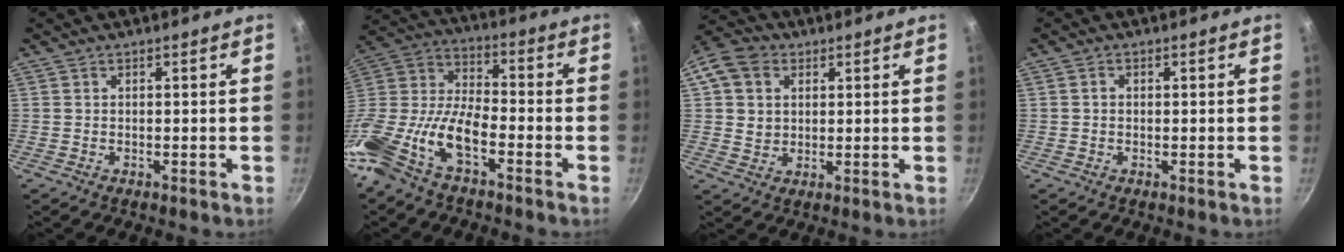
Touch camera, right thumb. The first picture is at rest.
{"total": 19.2, "force": [-9.2, 9.0, 14.3], "torque": [-0.287, 0.044, -0.205]}
{"total": 9.4, "force": [2.8, 7.7, 4.7], "torque": [-0.071, 0.004, 0.043]}
{"total": 1.0, "force": [0.0, 0.8, 0.5], "torque": [-0.008, 0.004, -0.001]}